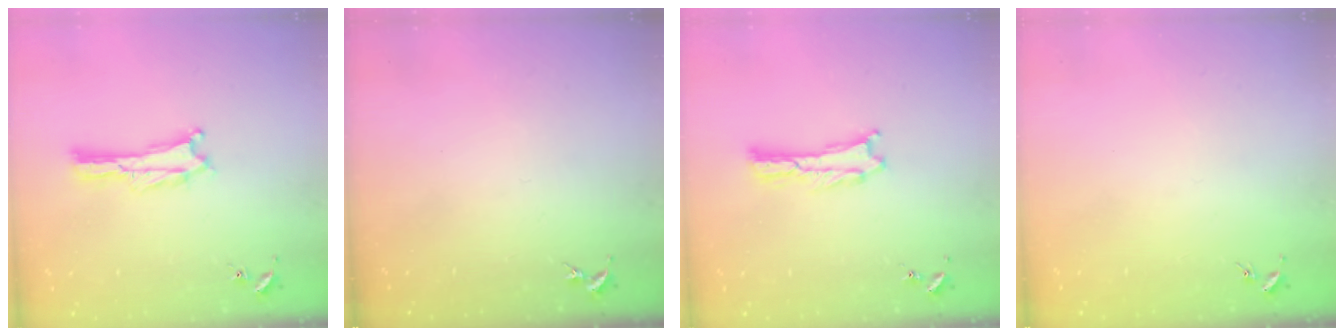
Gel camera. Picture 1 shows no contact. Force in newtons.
{"total": 0.0}
{"total": 0.6, "press": 0.5, "slide": 0.2}
{"total": 0.0}